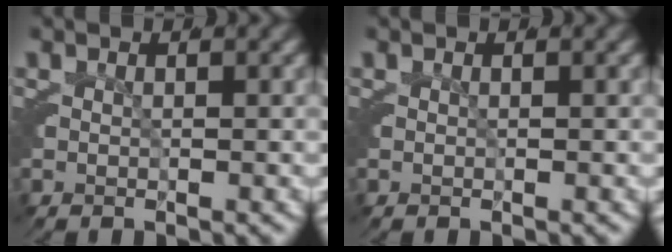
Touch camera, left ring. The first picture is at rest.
{"total": 0.0}